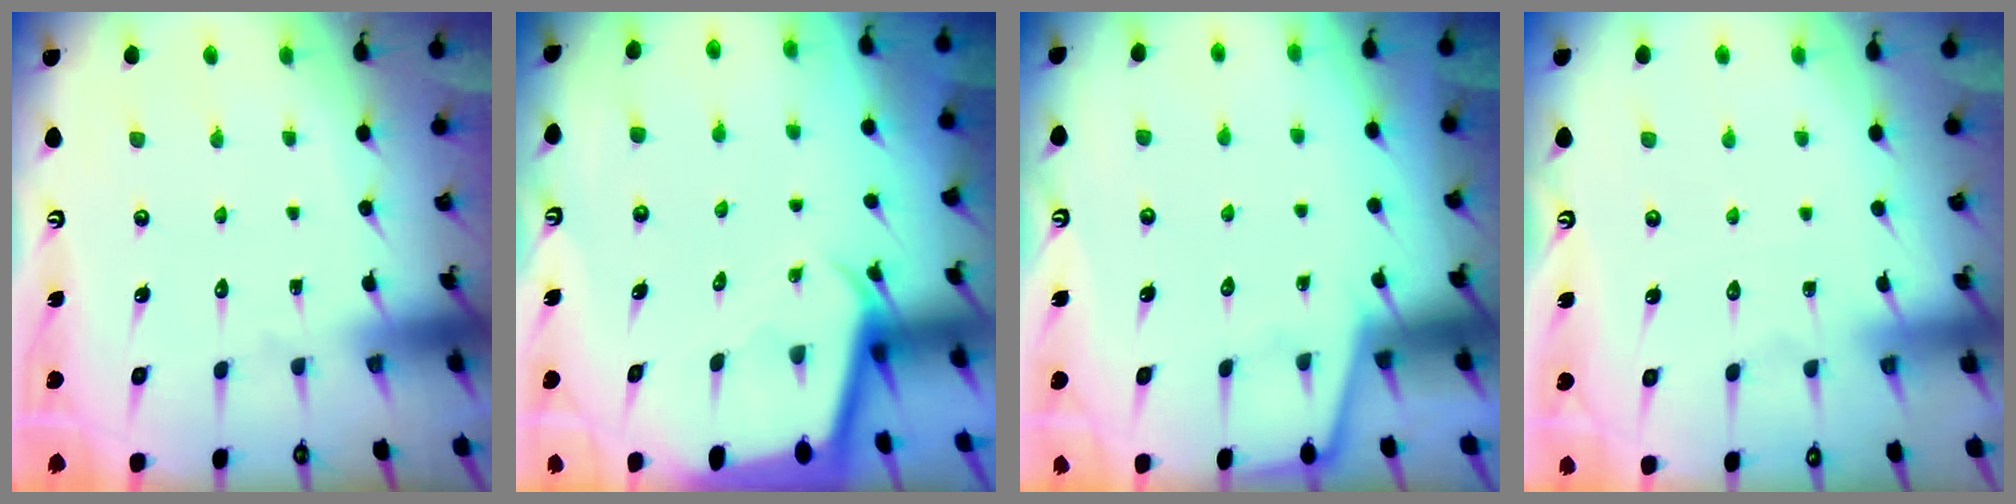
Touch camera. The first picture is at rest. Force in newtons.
{"total": 2.1, "press": 2.1, "slide": 0.1}
{"total": 2.1, "press": 2.0, "slide": 0.3}
{"total": 4.1, "press": 4.0, "slide": 0.6}